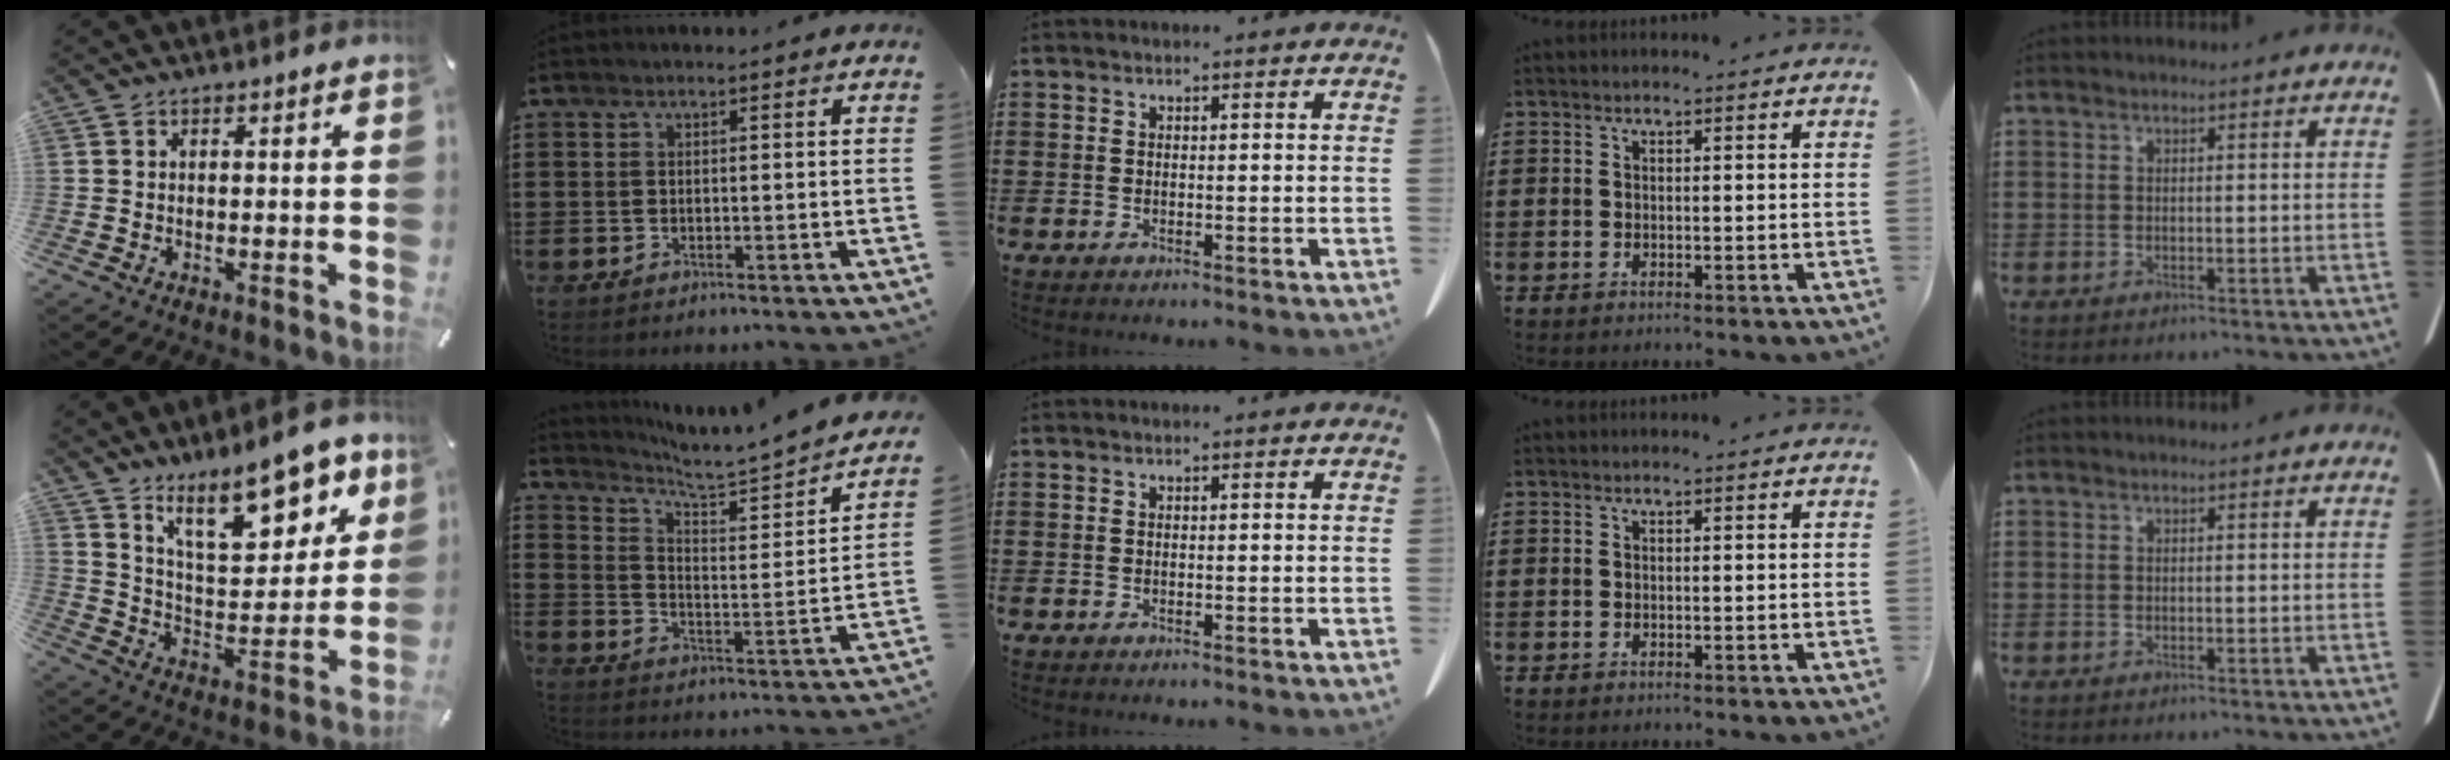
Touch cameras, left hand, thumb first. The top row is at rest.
{"thumb": {"total": 19.7, "force": [13.5, 8.0, 11.8], "torque": [-0.175, -0.082, 0.227]}, "index": {"total": 3.4, "force": [3.3, -0.4, 0.8], "torque": [-0.032, -0.043, 0.041]}}